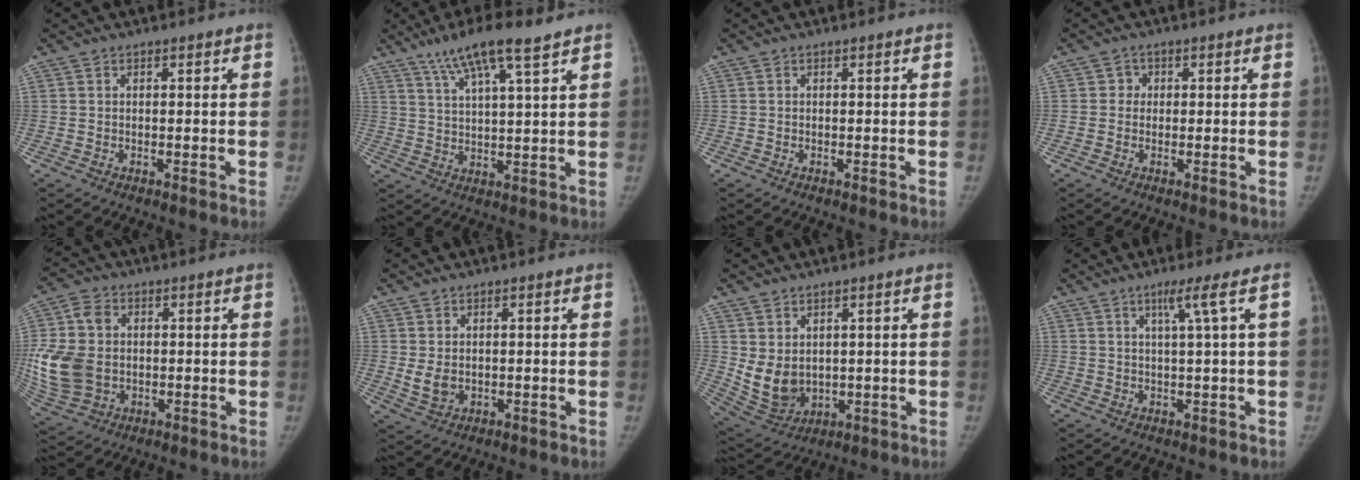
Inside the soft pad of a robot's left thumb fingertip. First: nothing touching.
{"total": 10.5, "force": [7.1, 1.1, 7.7], "torque": [-0.138, -0.023, 0.126]}
{"total": 0.0}
{"total": 1.8, "force": [0.1, 1.8, 0.5], "torque": [0.008, 0.005, -0.004]}
{"total": 15.6, "force": [-0.1, 11.7, 10.3], "torque": [-0.229, 0.000, 0.010]}
{"total": 3.6, "force": [0.1, 2.8, 2.3], "torque": [-0.031, -0.007, 0.011]}
{"total": 8.4, "force": [1.1, 6.5, 5.3], "torque": [-0.081, -0.017, 0.049]}
{"total": 4.1, "force": [1.7, -1.2, 3.6], "torque": [-0.069, -0.005, 0.037]}